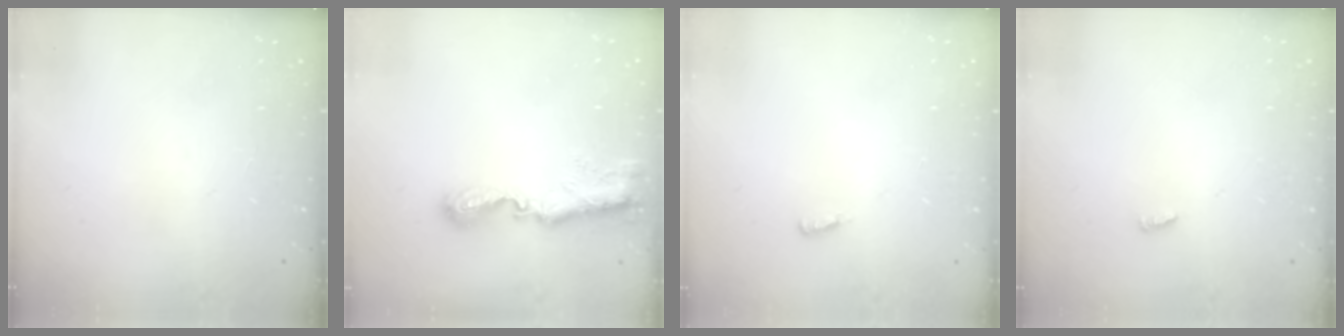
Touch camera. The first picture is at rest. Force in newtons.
{"total": 9.2, "press": 9.2, "slide": 0.4}
{"total": 4.4, "press": 2.2, "slide": 3.9}
{"total": 2.7, "press": 2.7, "slide": 0.2}